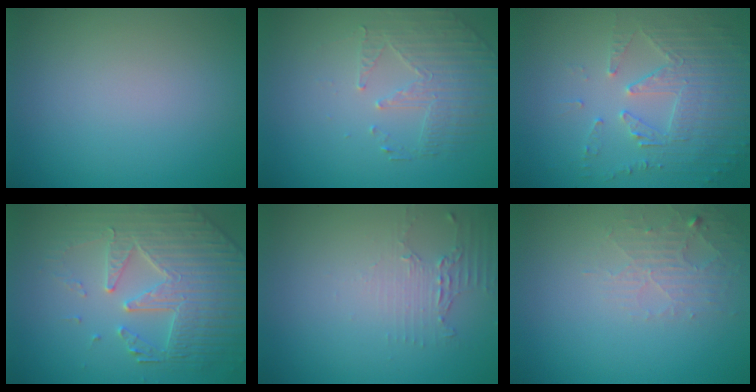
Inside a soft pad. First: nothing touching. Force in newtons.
{"total": 2.2, "press": 1.8, "slide": 1.2}
{"total": 5.1, "press": 3.7, "slide": 3.6}
{"total": 5.5, "press": 5.0, "slide": 2.4}
{"total": 2.0, "press": 1.4, "slide": 1.4}
{"total": 2.2, "press": 2.2, "slide": 0.5}